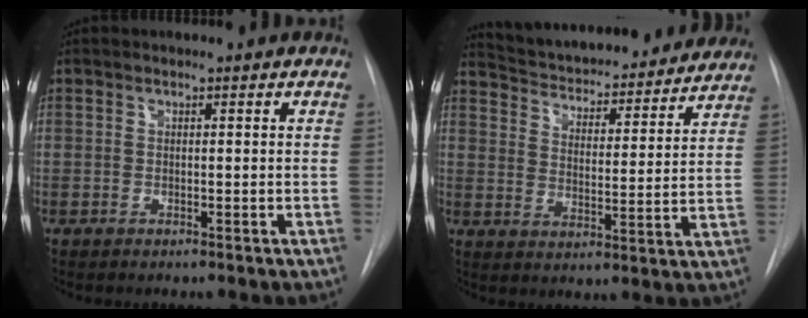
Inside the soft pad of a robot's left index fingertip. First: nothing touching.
{"total": 24.5, "force": [22.6, 5.5, 7.7], "torque": [-0.124, -0.015, 0.301]}